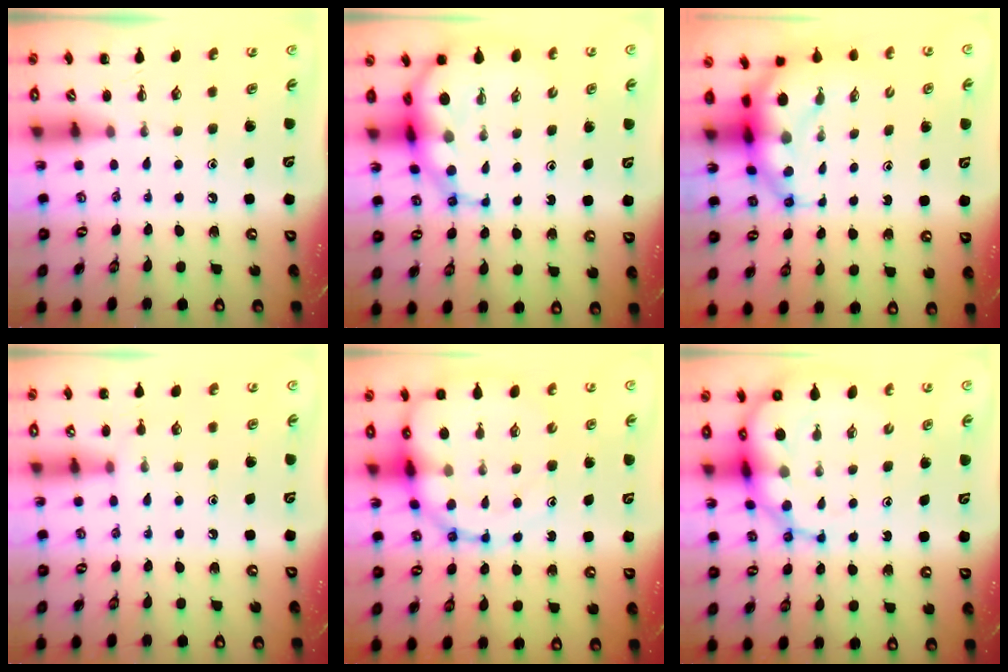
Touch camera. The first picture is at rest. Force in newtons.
{"total": 8.9, "press": 8.5, "slide": 2.5}
{"total": 7.2, "press": 7.0, "slide": 1.8}
{"total": 4.4, "press": 4.2, "slide": 1.5}
{"total": 15.5, "press": 15.0, "slide": 3.8}
{"total": 11.6, "press": 11.2, "slide": 3.2}